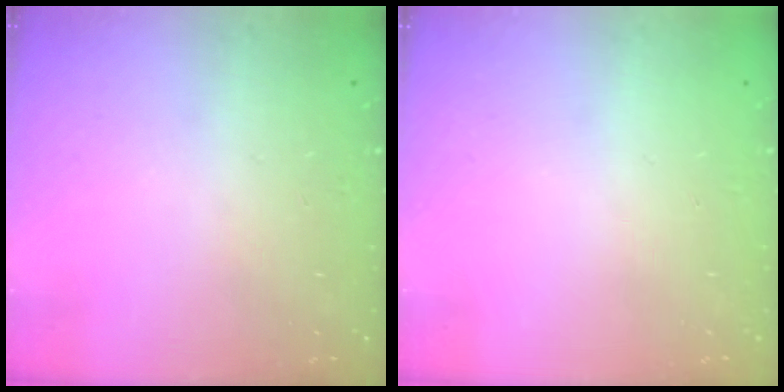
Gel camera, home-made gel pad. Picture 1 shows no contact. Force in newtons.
{"total": 0.0}